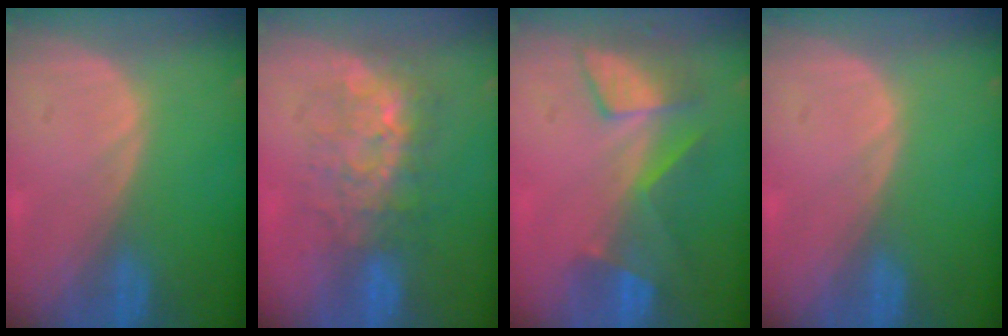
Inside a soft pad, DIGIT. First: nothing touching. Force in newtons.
{"total": 8.1, "press": 7.5, "slide": 3.1}
{"total": 8.5, "press": 7.3, "slide": 4.3}
{"total": 0.0}